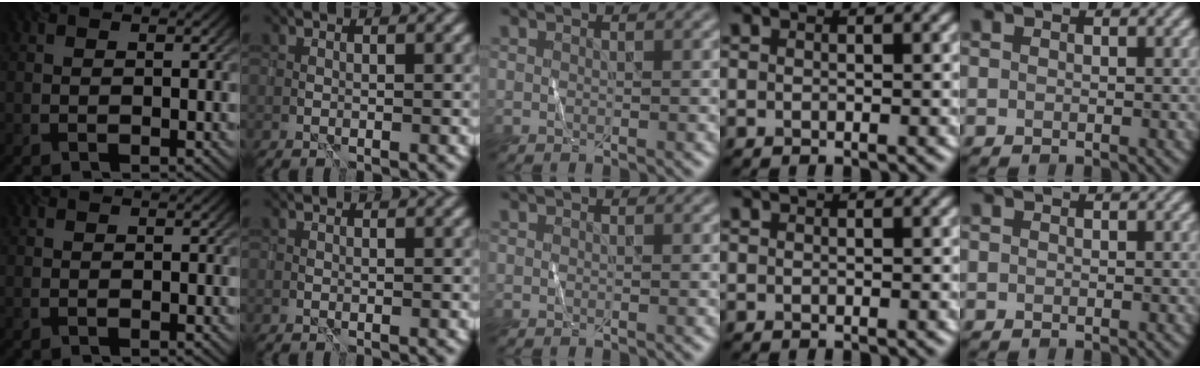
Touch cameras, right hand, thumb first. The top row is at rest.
{}